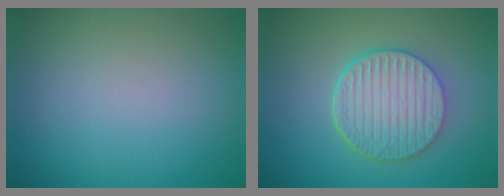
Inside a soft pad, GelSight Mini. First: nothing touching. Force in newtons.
{"total": 6.0, "press": 4.5, "slide": 4.0}